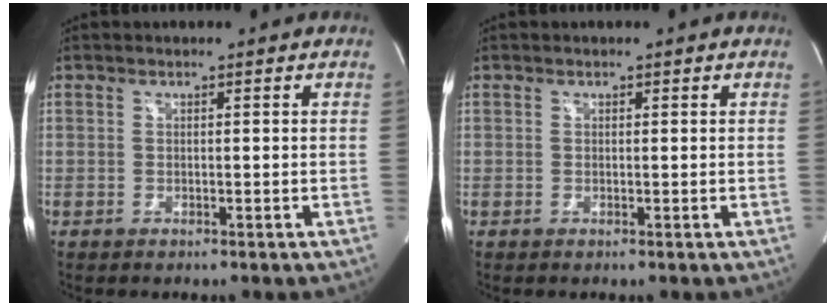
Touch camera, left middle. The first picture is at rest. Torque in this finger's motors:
{"motor_torque": [-0.29, 0.12, 0.01, 0.01]}